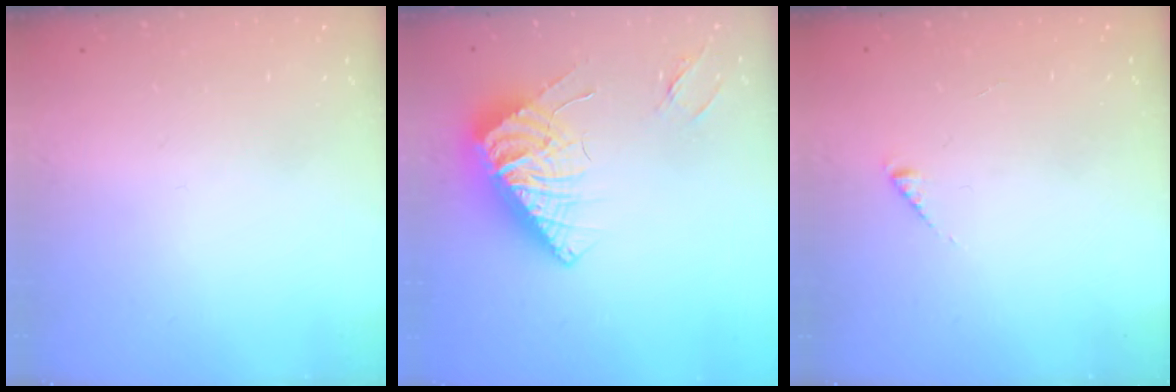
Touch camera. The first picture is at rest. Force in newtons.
{"total": 11.2, "press": 11.1, "slide": 1.6}
{"total": 2.7, "press": 2.6, "slide": 0.4}